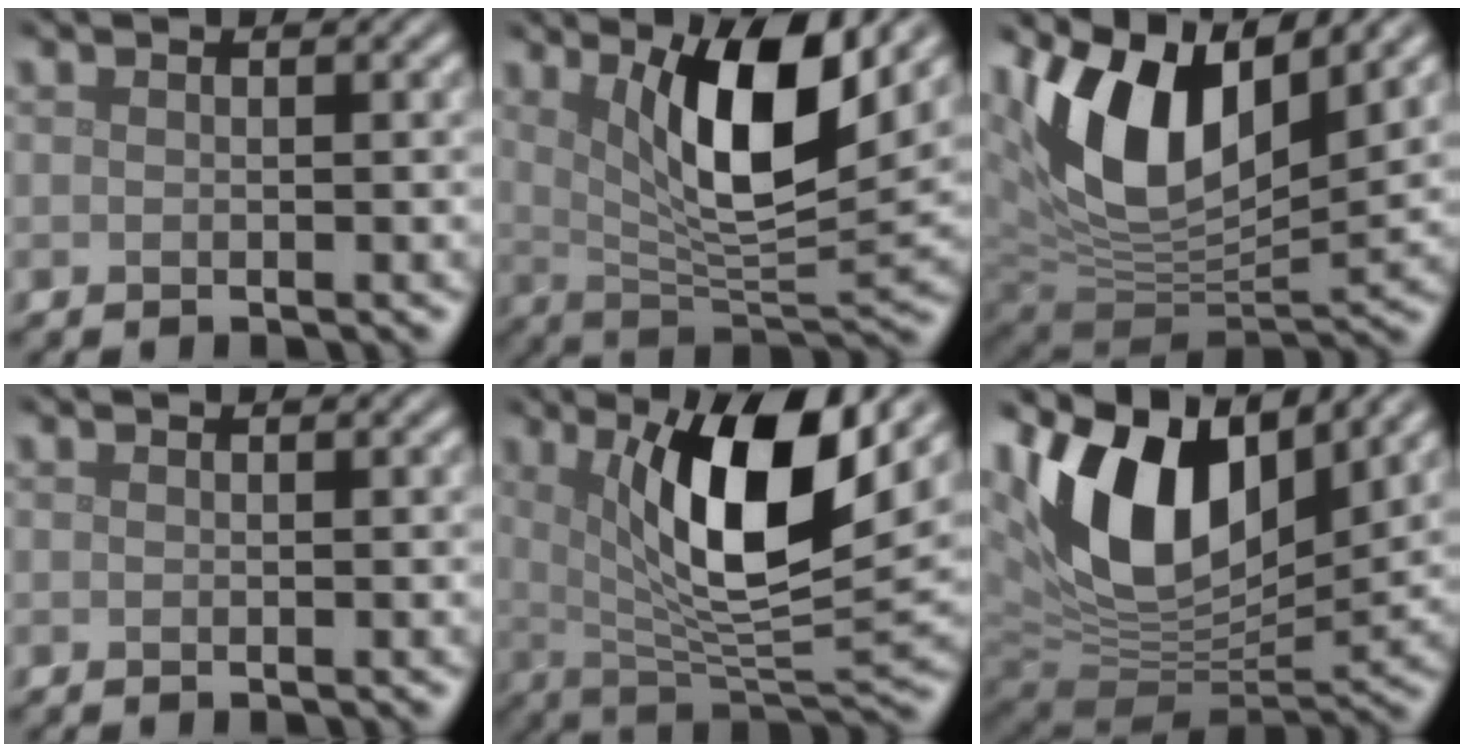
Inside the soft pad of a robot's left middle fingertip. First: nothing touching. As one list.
[{"total": 9.2, "force": [3.6, 2.6, 8.1], "torque": [-0.132, -0.016, 0.065]}, {"total": 12.5, "force": [5.1, 6.3, 9.6], "torque": [-0.173, 0.004, 0.089]}, {"total": 0.0}, {"total": 10.4, "force": [3.4, 3.2, 9.3], "torque": [-0.149, -0.015, 0.064]}, {"total": 13.9, "force": [5.5, 7.6, 10.2], "torque": [-0.193, 0.009, 0.097]}]